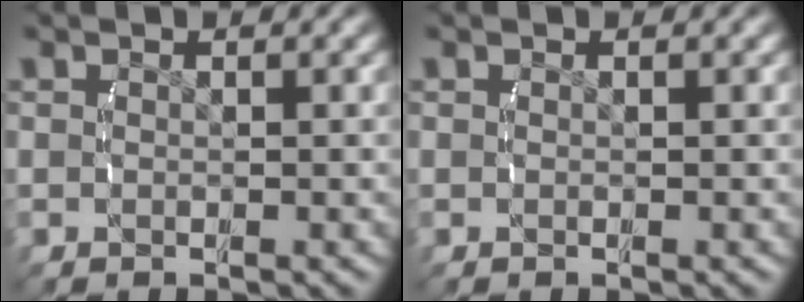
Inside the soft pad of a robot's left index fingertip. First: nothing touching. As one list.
[{"total": 0.0}]